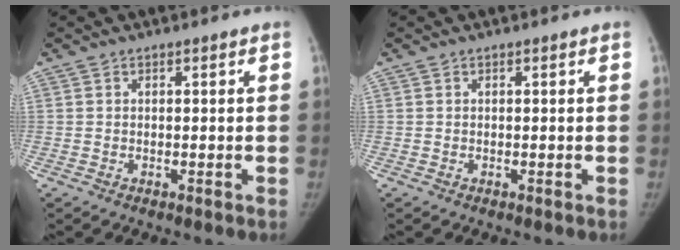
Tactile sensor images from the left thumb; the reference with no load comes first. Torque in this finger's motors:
{"motor_torque": [0.40, -0.06, 0.19, 0.04, 0.06]}